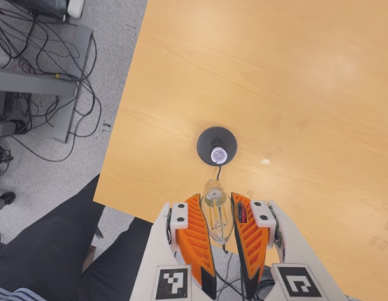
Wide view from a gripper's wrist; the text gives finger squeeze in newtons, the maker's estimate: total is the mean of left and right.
{"total": 20.1, "left": 25.1, "right": 15.2}